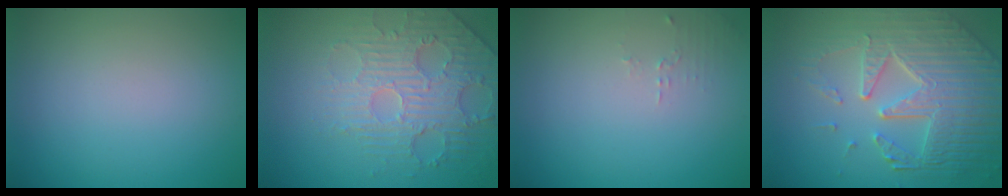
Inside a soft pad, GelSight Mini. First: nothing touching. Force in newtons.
{"total": 4.6, "press": 3.8, "slide": 2.7}
{"total": 0.9, "press": 0.9, "slide": 0.3}
{"total": 8.6, "press": 5.9, "slide": 6.3}